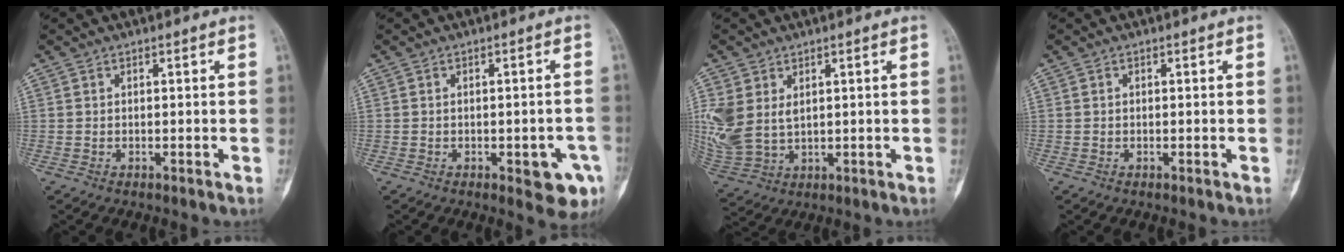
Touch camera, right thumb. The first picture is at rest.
{"total": 6.6, "force": [-2.5, 2.7, 5.5], "torque": [-0.048, 0.009, -0.022]}
{"total": 10.6, "force": [2.6, 7.6, 6.9], "torque": [-0.172, -0.009, 0.070]}
{"total": 0.0}